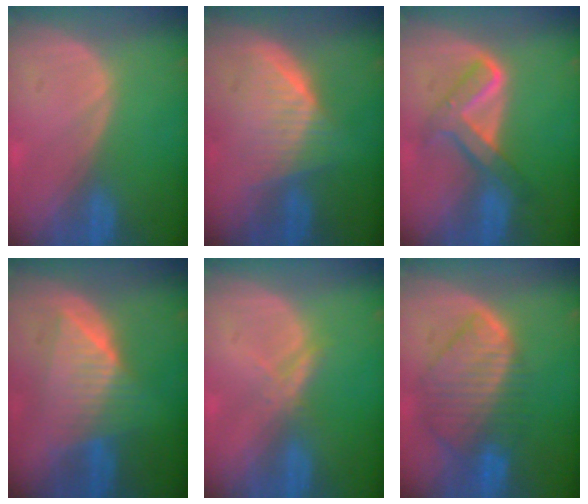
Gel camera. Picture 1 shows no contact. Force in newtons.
{"total": 5.9, "press": 5.9, "slide": 0.6}
{"total": 6.1, "press": 6.1, "slide": 0.2}
{"total": 7.2, "press": 7.2, "slide": 0.2}
{"total": 2.1, "press": 2.1, "slide": 0.2}
{"total": 9.7, "press": 8.5, "slide": 4.7}